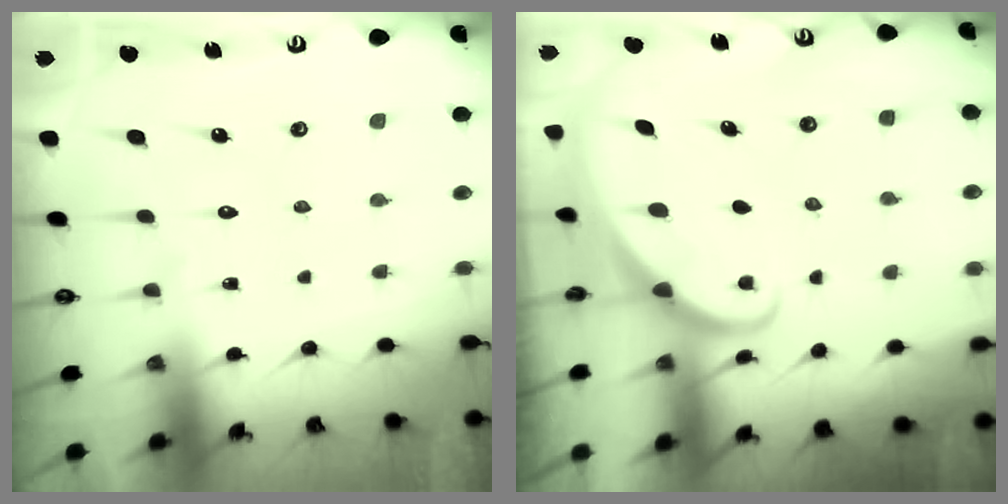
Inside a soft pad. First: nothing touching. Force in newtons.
{"total": 1.4, "press": 1.4, "slide": 0.1}